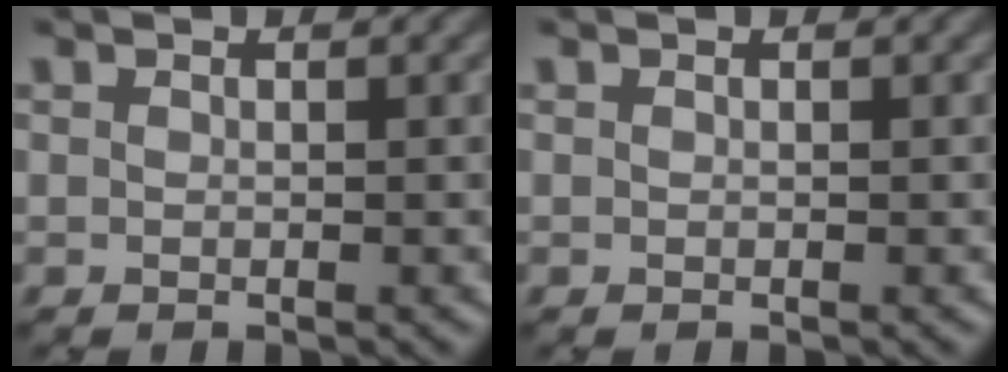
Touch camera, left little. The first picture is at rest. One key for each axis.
{"total": 0.0}